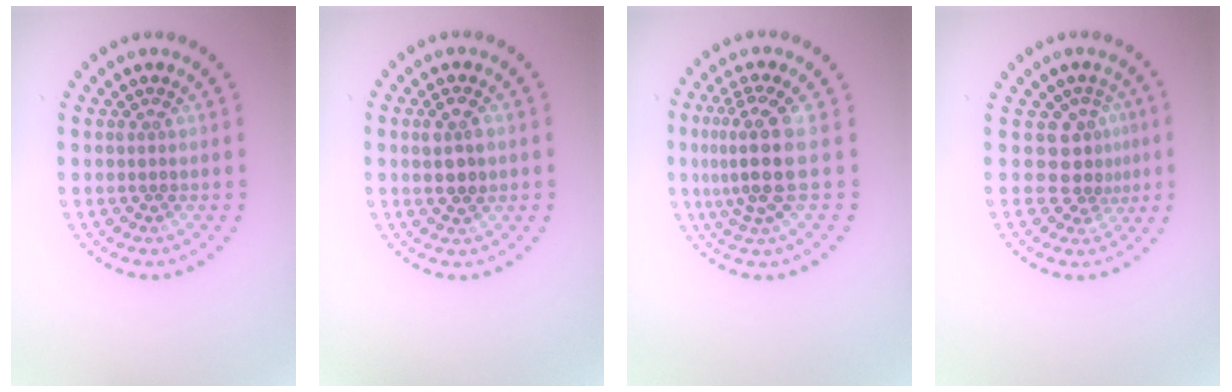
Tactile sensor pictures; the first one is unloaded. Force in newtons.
{"total": 2.5, "press": 2.5, "slide": 0.4}
{"total": 4.3, "press": 3.5, "slide": 2.6}
{"total": 2.9, "press": 2.1, "slide": 2.0}